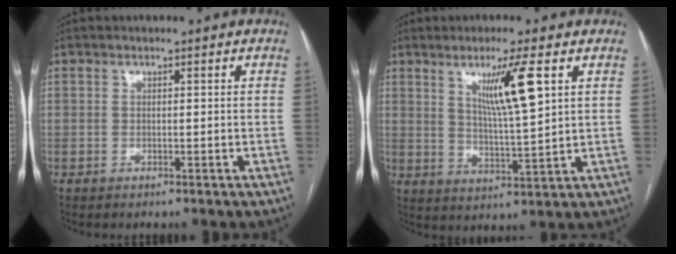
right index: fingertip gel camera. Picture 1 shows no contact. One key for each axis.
{"total": 8.4, "fx": 3.6, "fy": -0.3, "fz": 7.6, "tx": -0.133, "ty": -0.011, "tz": 0.067}